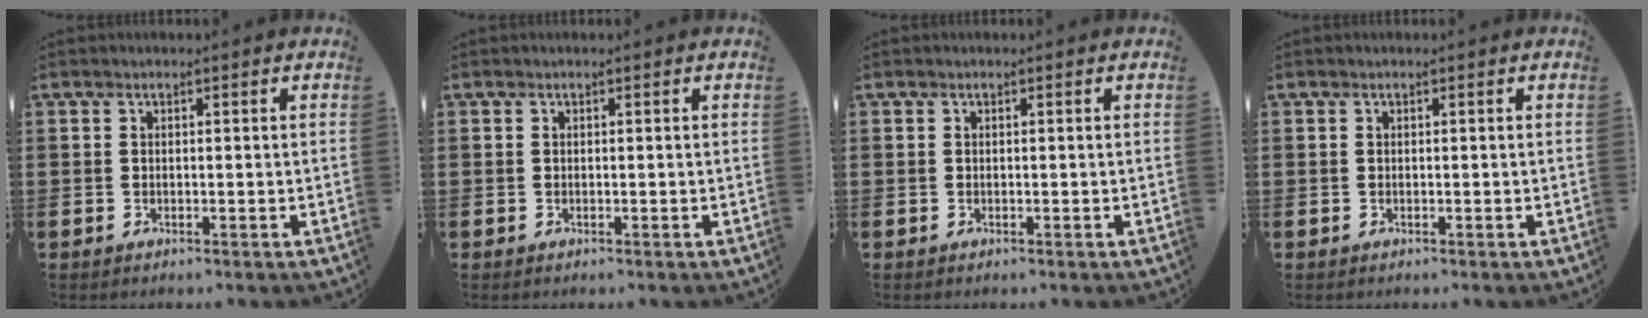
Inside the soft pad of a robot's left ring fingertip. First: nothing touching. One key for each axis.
{"total": 0.0}
{"total": 0.0}
{"total": 0.0}